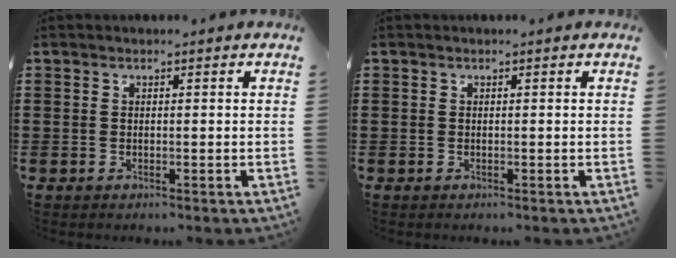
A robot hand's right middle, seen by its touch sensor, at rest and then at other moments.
{"total": 0.0}